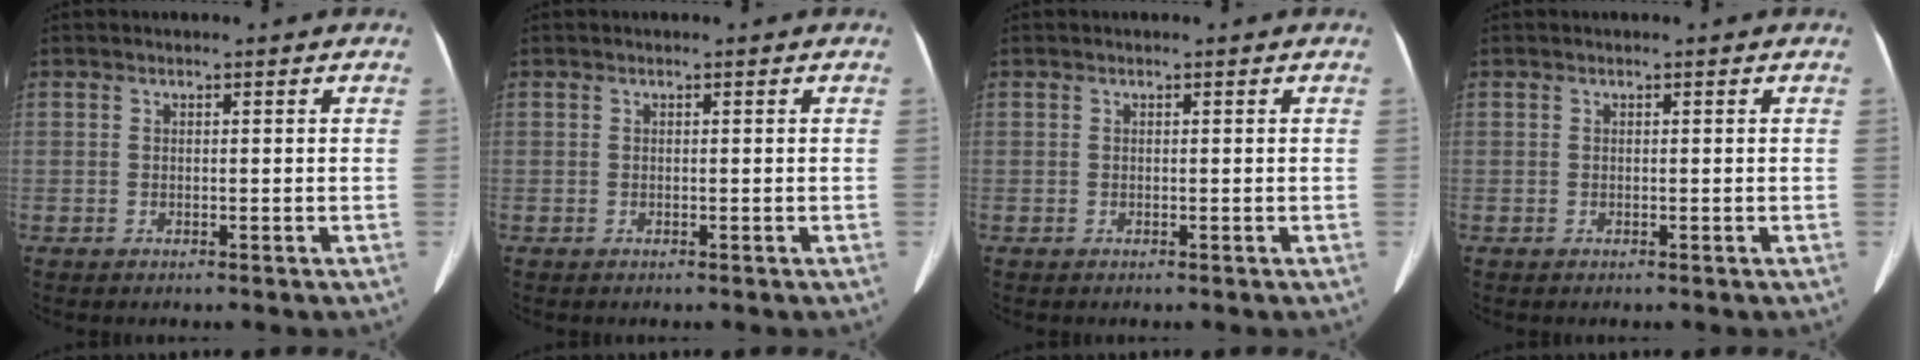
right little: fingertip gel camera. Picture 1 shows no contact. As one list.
[{"total": 0.0}, {"total": 0.0}, {"total": 0.0}]